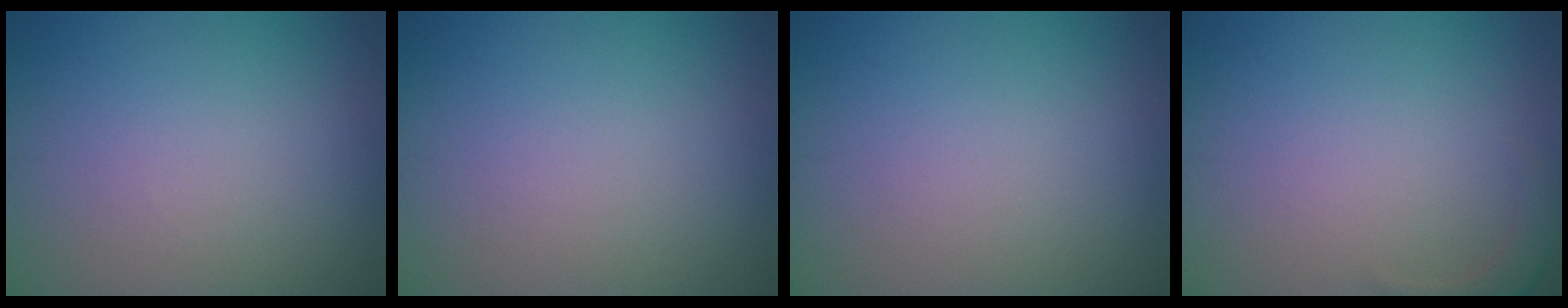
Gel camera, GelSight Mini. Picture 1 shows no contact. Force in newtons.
{"total": 0.0}
{"total": 0.0}
{"total": 1.6, "press": 1.6, "slide": 0.3}